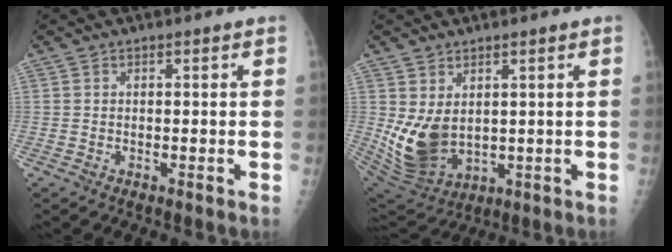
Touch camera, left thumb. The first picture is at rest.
{"total": 10.3, "force": [1.5, 6.9, 7.5], "torque": [-0.133, -0.024, 0.055]}